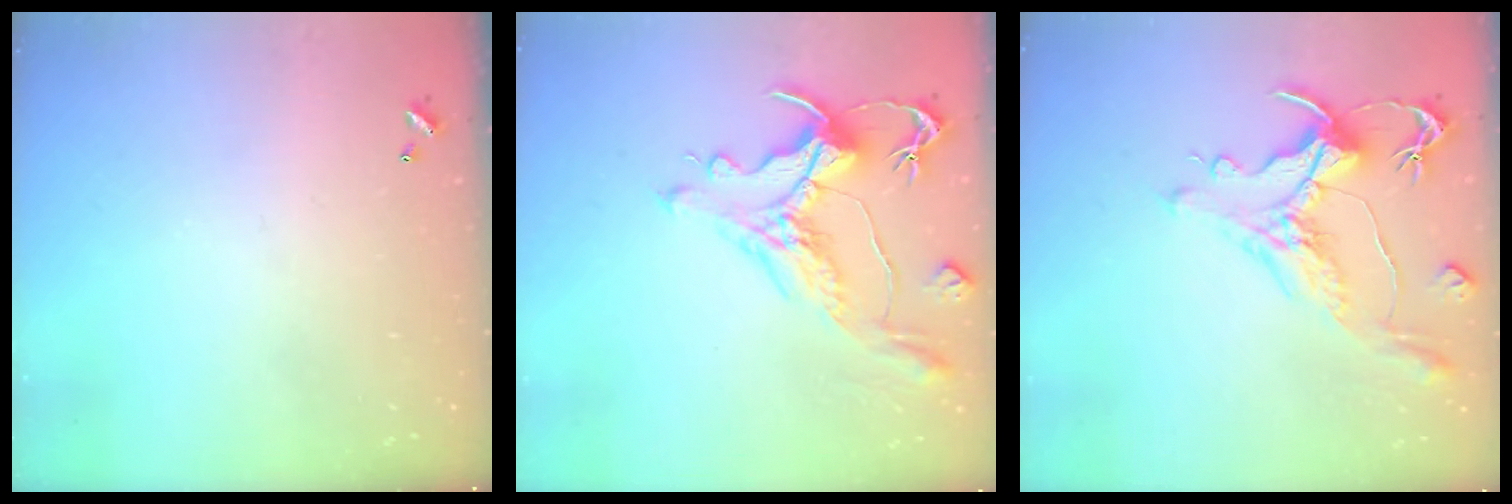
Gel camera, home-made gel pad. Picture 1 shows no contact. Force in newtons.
{"total": 2.2, "press": 1.7, "slide": 1.4}
{"total": 1.5, "press": 0.4, "slide": 1.5}